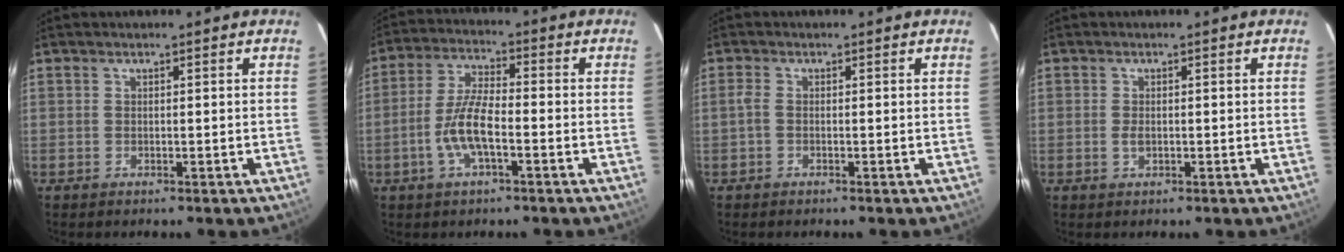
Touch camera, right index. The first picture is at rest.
{"total": 8.0, "force": [-2.8, 2.1, 7.2], "torque": [-0.150, 0.005, -0.055]}
{"total": 1.1, "force": [-0.3, 0.5, 0.9], "torque": [-0.019, 0.003, -0.008]}
{"total": 1.2, "force": [-0.2, 0.8, 1.0], "torque": [-0.018, 0.000, -0.002]}